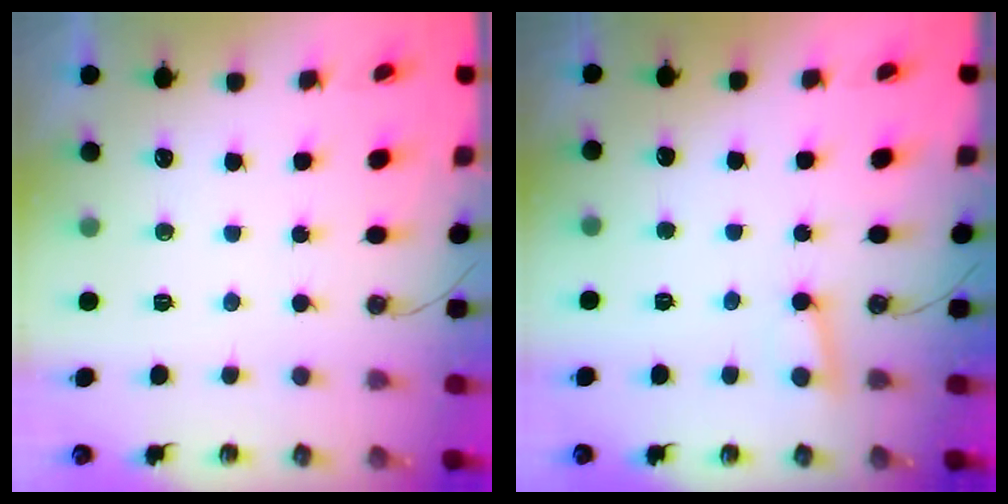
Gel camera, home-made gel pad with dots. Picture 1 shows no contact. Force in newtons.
{"total": 3.2, "press": 3.2, "slide": 0.3}